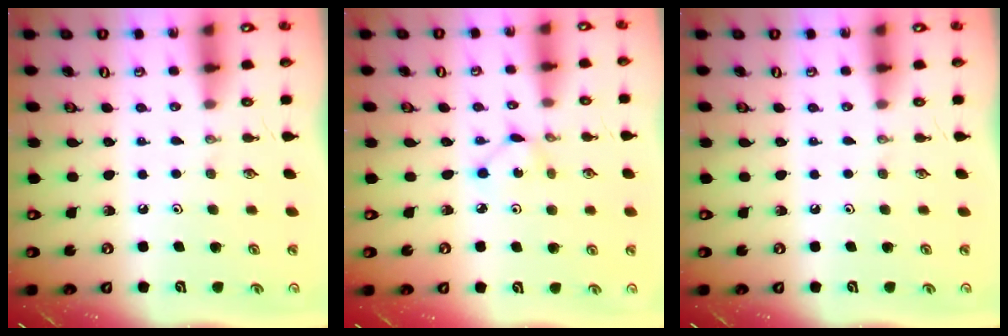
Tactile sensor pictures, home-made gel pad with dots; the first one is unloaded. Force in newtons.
{"total": 2.2, "press": 2.2, "slide": 0.3}
{"total": 0.0}